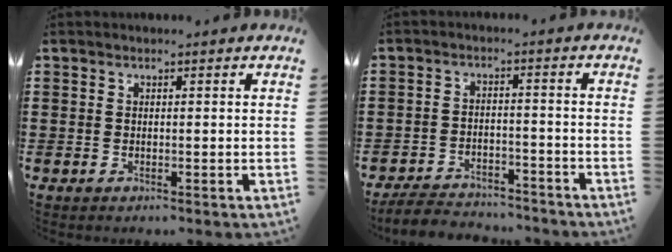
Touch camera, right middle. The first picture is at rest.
{"total": 4.7, "force": [-4.6, 0.8, 0.4], "torque": [-0.014, 0.007, -0.097]}